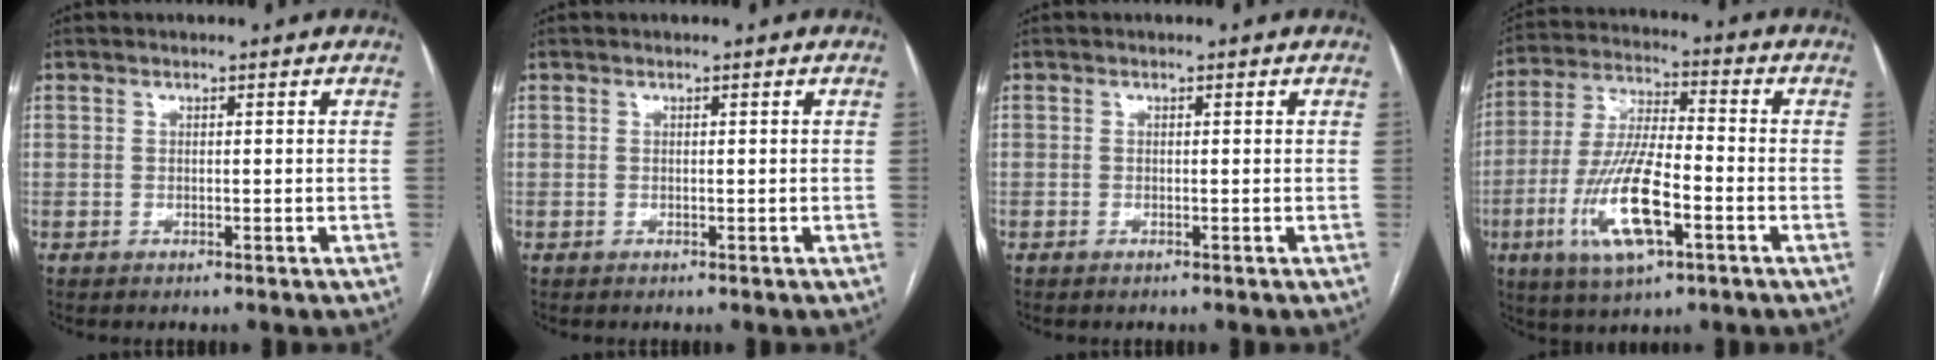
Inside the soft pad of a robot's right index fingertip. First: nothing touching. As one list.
[{"total": 0.0}, {"total": 0.0}, {"total": 14.0, "force": [-4.9, 3.4, 12.6], "torque": [-0.263, -0.009, -0.086]}]